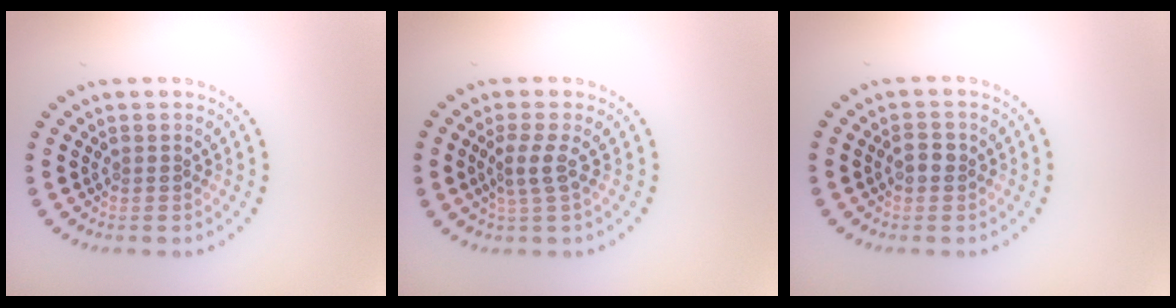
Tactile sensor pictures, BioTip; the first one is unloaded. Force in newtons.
{"total": 2.0, "press": 1.5, "slide": 1.3}
{"total": 1.3, "press": 1.3, "slide": 0.1}